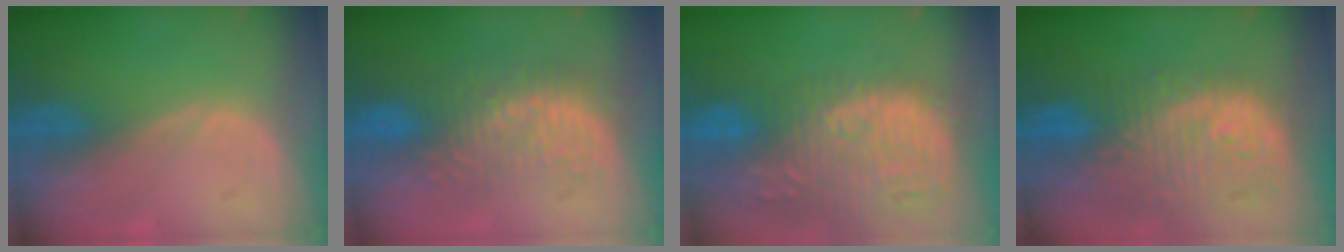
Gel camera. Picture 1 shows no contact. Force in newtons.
{"total": 8.7, "press": 8.6, "slide": 1.6}
{"total": 15.3, "press": 13.0, "slide": 8.1}
{"total": 12.0, "press": 10.8, "slide": 5.3}